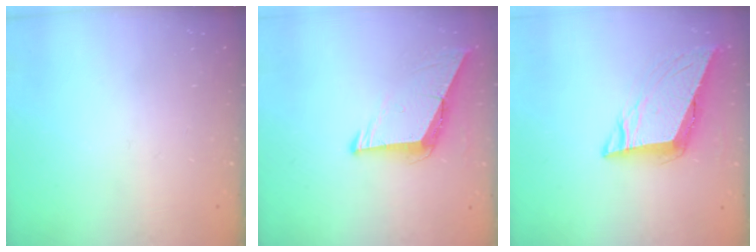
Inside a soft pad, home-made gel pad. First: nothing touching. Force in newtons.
{"total": 8.6, "press": 8.5, "slide": 0.8}
{"total": 9.6, "press": 9.4, "slide": 2.1}